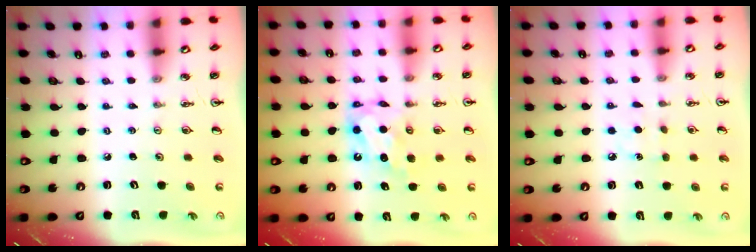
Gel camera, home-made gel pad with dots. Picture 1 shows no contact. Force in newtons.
{"total": 7.2, "press": 7.2, "slide": 0.6}
{"total": 6.2, "press": 6.2, "slide": 0.7}